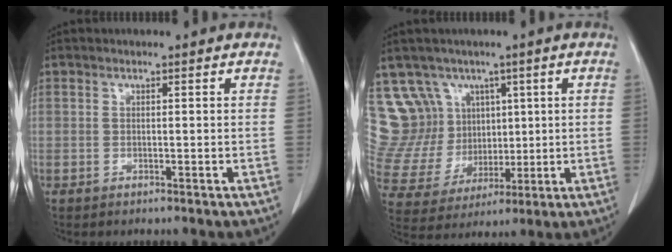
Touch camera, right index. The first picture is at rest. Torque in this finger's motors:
{"motor_torque": [-0.91, 0.71, -0.41, -0.06]}